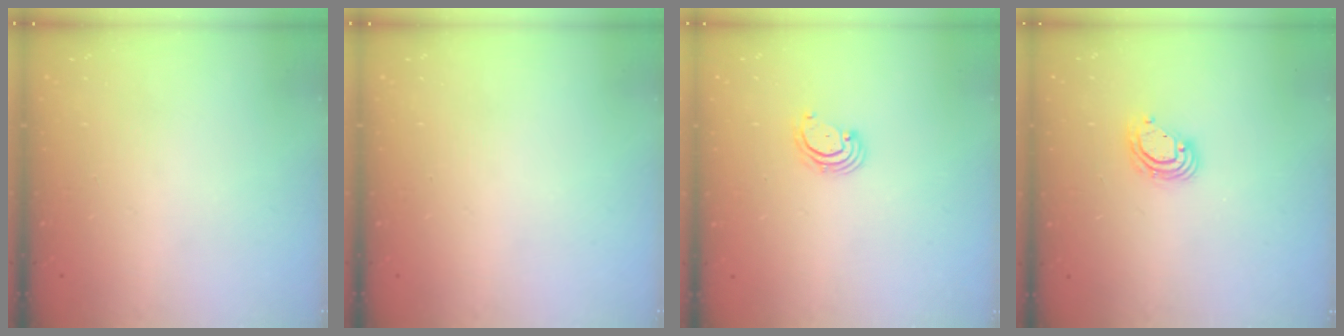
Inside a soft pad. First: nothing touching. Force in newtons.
{"total": 0.0}
{"total": 2.7, "press": 2.7, "slide": 0.7}
{"total": 6.6, "press": 6.6, "slide": 0.9}